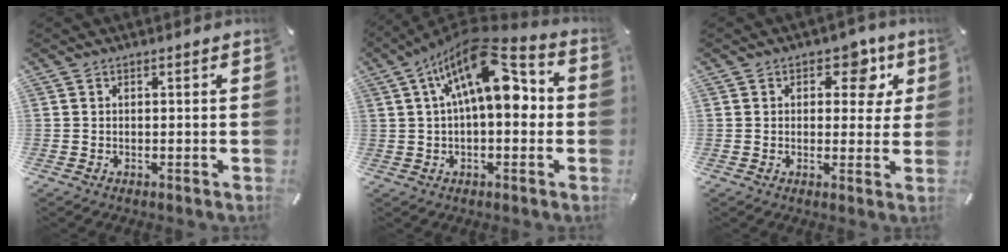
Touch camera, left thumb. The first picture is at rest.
{"total": 17.1, "force": [4.4, 8.0, 14.5], "torque": [-0.228, -0.016, 0.071]}
{"total": 7.8, "force": [3.0, 5.2, 4.9], "torque": [-0.046, -0.011, 0.041]}